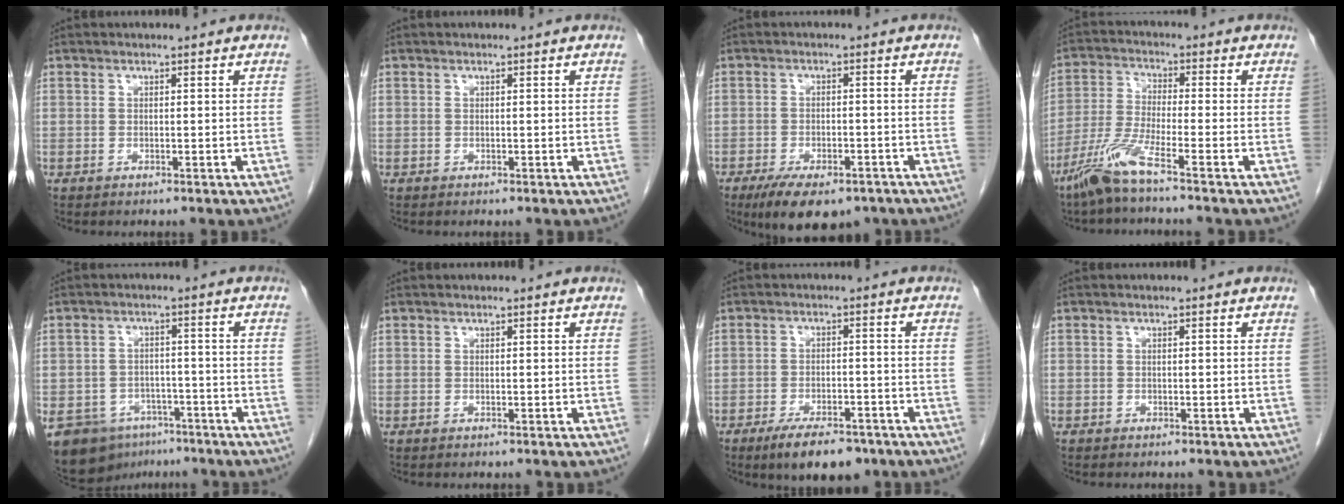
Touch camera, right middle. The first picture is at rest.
{"total": 0.0}
{"total": 10.6, "force": [-7.7, 4.2, 5.9], "torque": [-0.087, -0.005, -0.115]}
{"total": 7.1, "force": [-5.0, -0.6, 4.9], "torque": [-0.109, -0.020, -0.109]}
{"total": 14.2, "force": [-8.6, 9.7, 5.9], "torque": [-0.139, 0.003, -0.120]}
{"total": 0.0}
{"total": 8.7, "force": [-6.3, 3.2, 5.2], "torque": [-0.081, -0.006, -0.097]}
{"total": 0.6, "force": [-0.4, 0.4, 0.0], "torque": [-0.006, 0.003, -0.007]}